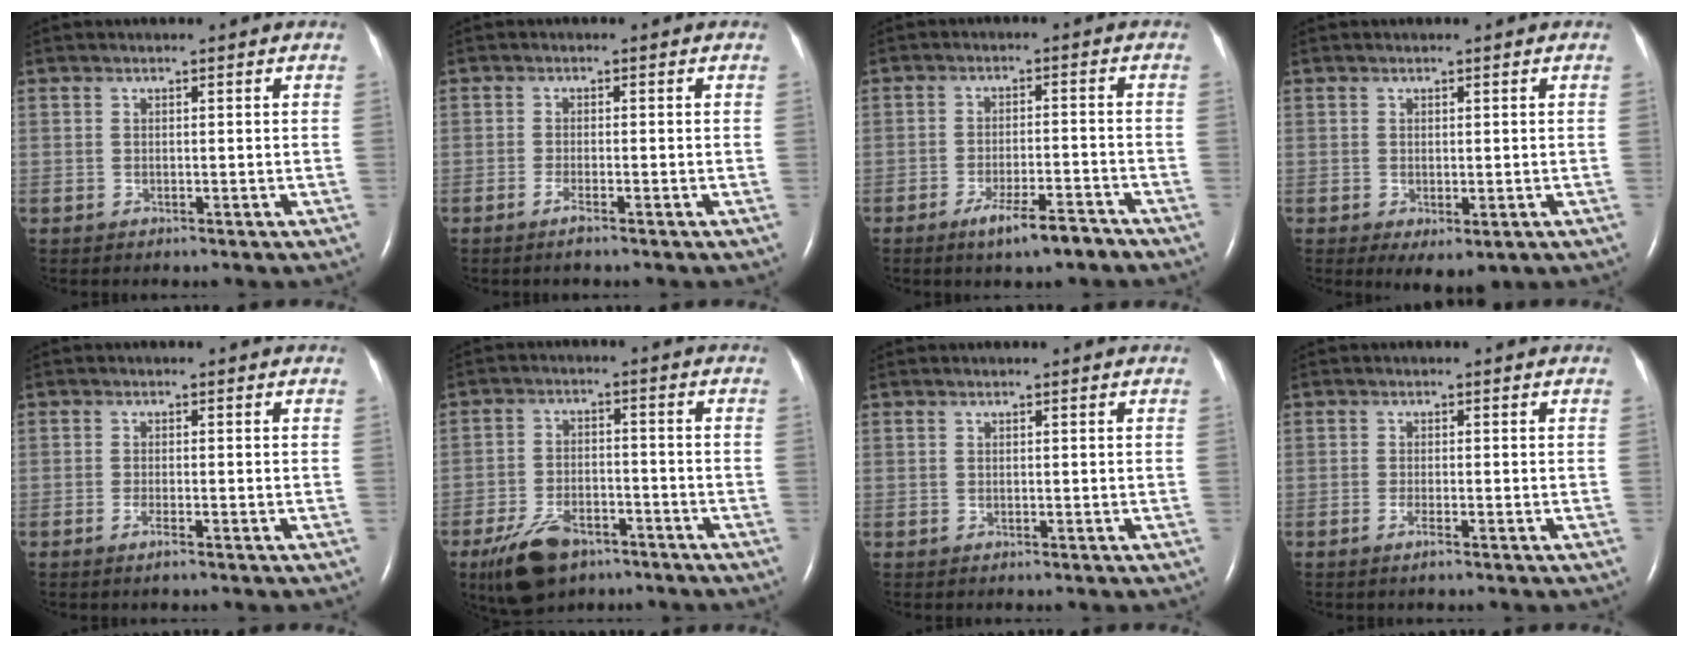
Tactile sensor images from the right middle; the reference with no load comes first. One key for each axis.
{"total": 1.6, "fx": -1.1, "fy": -0.2, "fz": 1.1, "tx": -0.029, "ty": -0.003, "tz": -0.025}
{"total": 6.2, "fx": -4.5, "fy": 0.8, "fz": 4.2, "tx": -0.078, "ty": -0.007, "tz": -0.073}
{"total": 3.1, "fx": -1.0, "fy": 1.3, "fz": 2.7, "tx": -0.036, "ty": -0.009, "tz": -0.002}
{"total": 1.5, "fx": -1.0, "fy": 0.0, "fz": 1.2, "tx": -0.029, "ty": -0.003, "tz": -0.021}
{"total": 9.0, "fx": -6.1, "fy": 4.2, "fz": 5.2, "tx": -0.108, "ty": -0.010, "tz": -0.103}
{"total": 0.0}
{"total": 1.4, "fx": -0.9, "fy": -0.1, "fz": 1.1, "tx": -0.026, "ty": -0.003, "tz": -0.019}